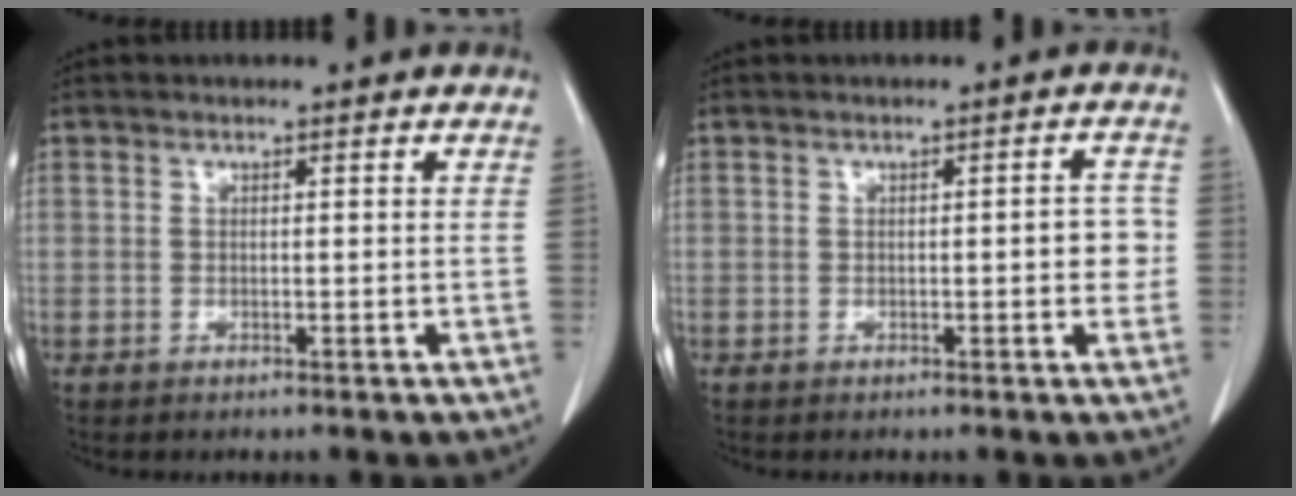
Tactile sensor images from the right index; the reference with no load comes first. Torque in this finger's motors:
{"motor_torque": [0.38, -0.24, 0.10, 0.04]}